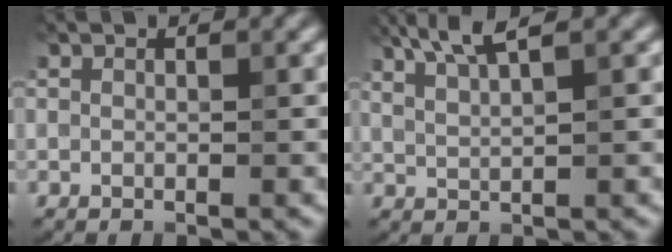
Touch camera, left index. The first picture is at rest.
{"total": 4.3, "force": [2.9, 0.7, 3.1], "torque": [-0.053, 0.012, 0.053]}